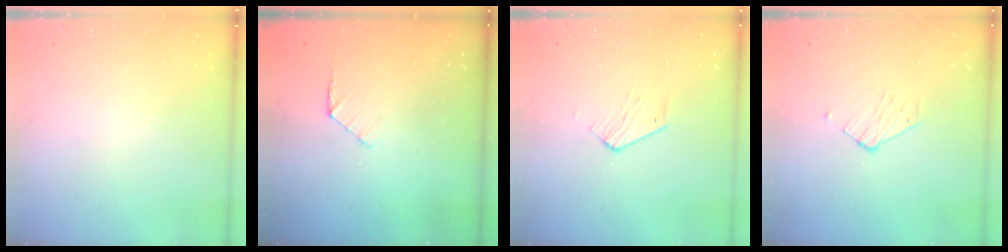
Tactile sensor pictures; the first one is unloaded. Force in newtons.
{"total": 4.6, "press": 4.5, "slide": 0.4}
{"total": 3.9, "press": 3.9, "slide": 0.6}
{"total": 4.1, "press": 4.1, "slide": 0.4}